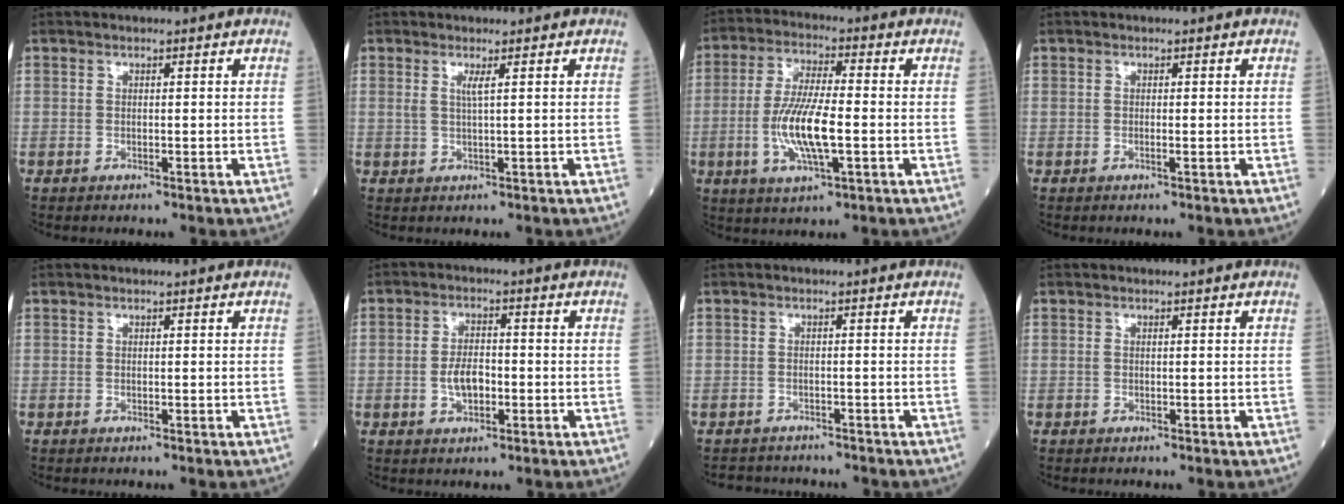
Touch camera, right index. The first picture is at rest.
{"total": 1.6, "force": [0.6, -0.3, 1.5], "torque": [-0.035, -0.004, 0.012]}
{"total": 10.4, "force": [-2.0, 2.0, 10.0], "torque": [-0.207, -0.006, -0.038]}
{"total": 0.0}
{"total": 0.0}
{"total": 4.3, "force": [-1.0, 2.1, 3.6], "torque": [-0.070, 0.004, -0.018]}
{"total": 4.4, "force": [-4.0, 1.8, 0.2], "torque": [-0.001, 0.000, -0.057]}
{"total": 0.0}